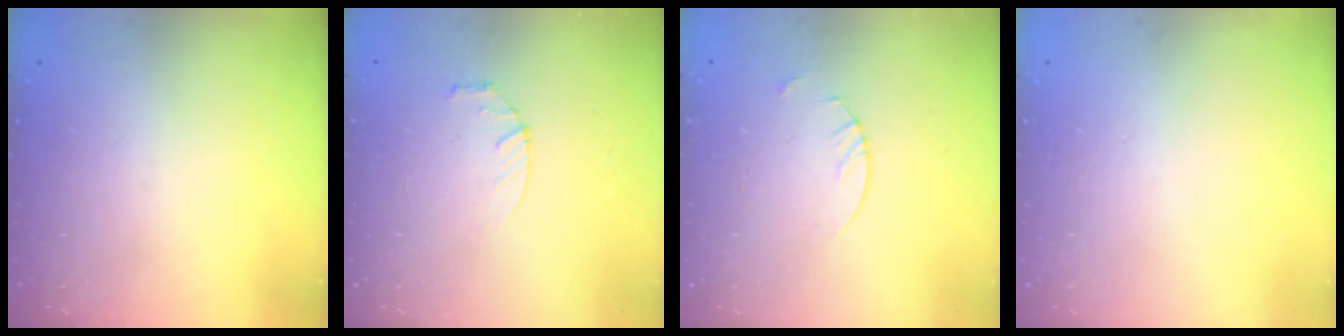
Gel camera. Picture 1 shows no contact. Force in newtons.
{"total": 2.8, "press": 2.8, "slide": 0.4}
{"total": 1.8, "press": 1.8, "slide": 0.2}
{"total": 0.0}